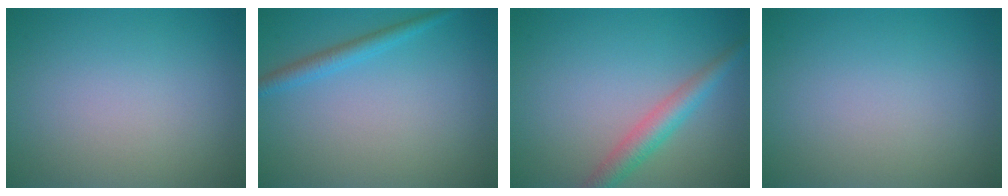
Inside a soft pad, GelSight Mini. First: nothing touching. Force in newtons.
{"total": 1.9, "press": 1.9, "slide": 0.1}
{"total": 3.2, "press": 3.2, "slide": 0.1}
{"total": 0.0}